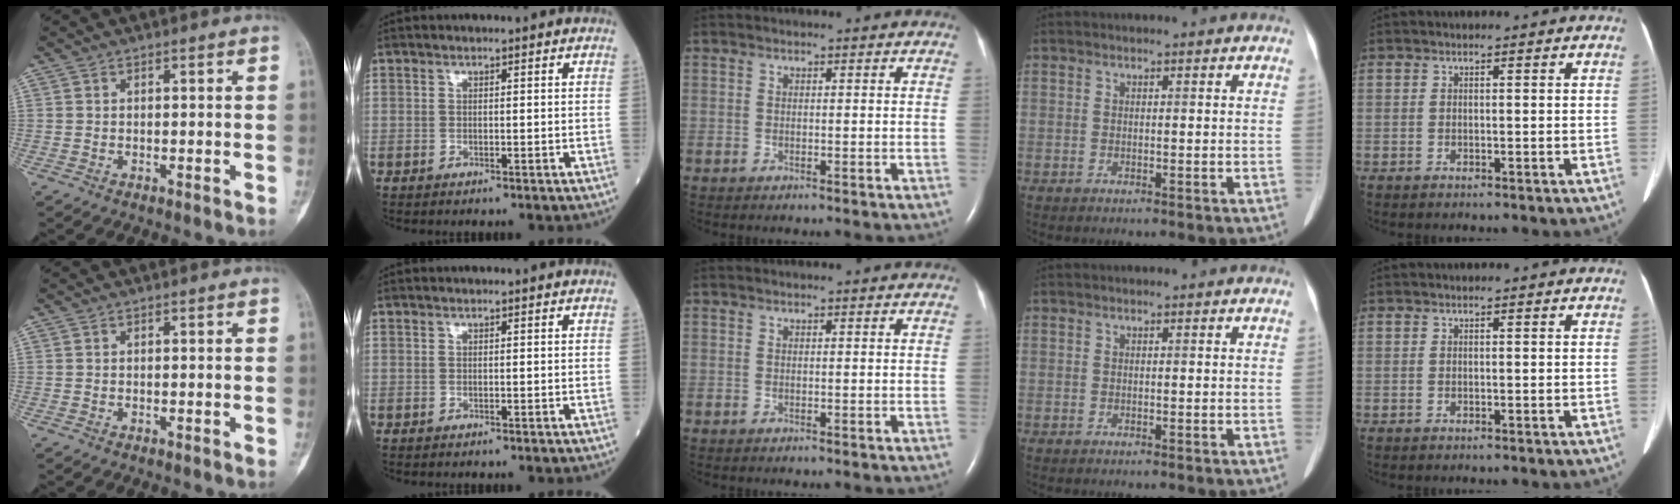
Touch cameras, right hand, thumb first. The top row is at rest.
{}